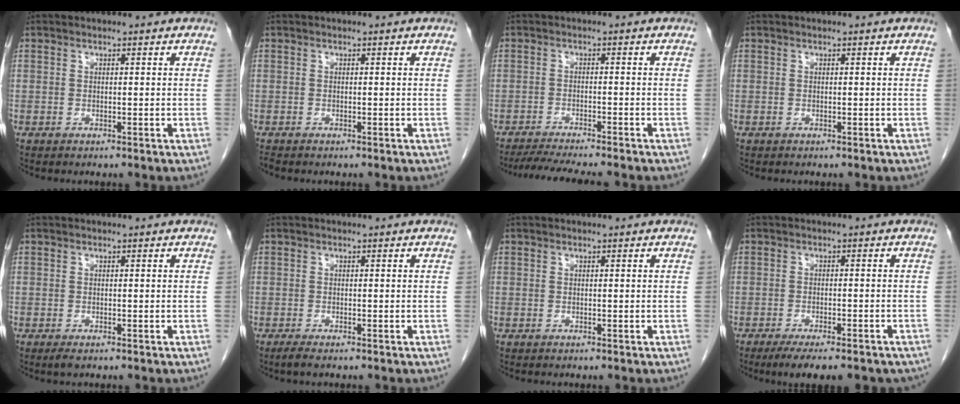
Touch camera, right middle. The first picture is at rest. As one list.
[{"total": 0.5, "force": [-0.5, 0.1, 0.2], "torque": [-0.006, -0.002, -0.010]}, {"total": 9.0, "force": [-8.0, 0.1, 4.2], "torque": [-0.058, -0.014, -0.124]}, {"total": 0.0}, {"total": 1.1, "force": [-0.7, 0.3, 0.8], "torque": [-0.012, -0.002, -0.008]}, {"total": 1.4, "force": [-1.1, 0.1, 0.9], "torque": [-0.027, -0.007, -0.021]}, {"total": 0.0}, {"total": 10.8, "force": [-8.6, 2.6, 6.0], "torque": [-0.071, -0.007, -0.112]}]